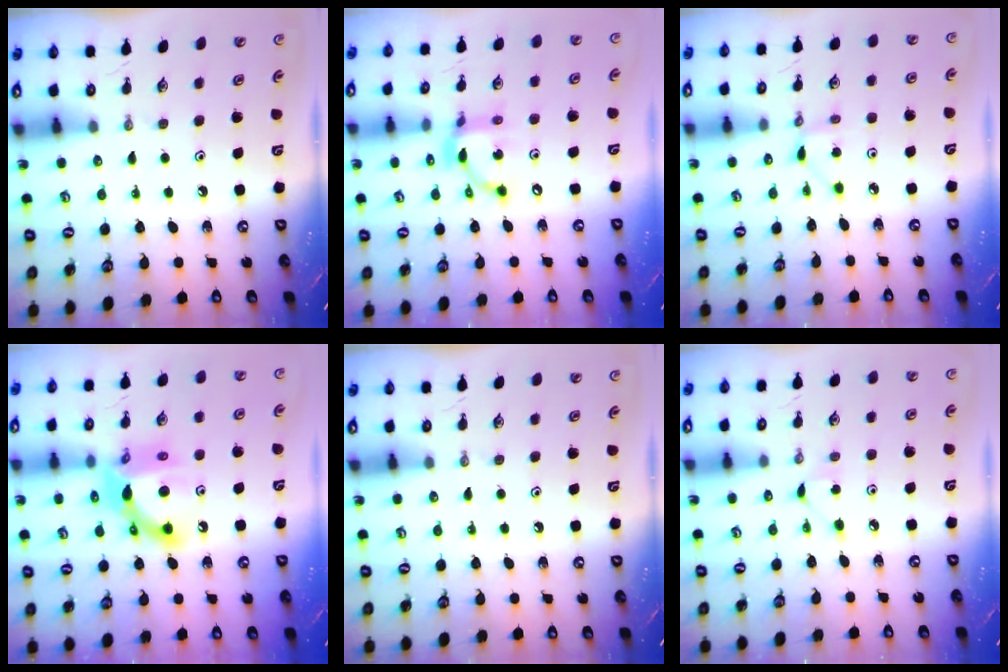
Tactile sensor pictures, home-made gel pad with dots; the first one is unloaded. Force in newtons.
{"total": 11.7, "press": 11.7, "slide": 0.9}
{"total": 2.8, "press": 2.8, "slide": 0.3}
{"total": 12.9, "press": 12.9, "slide": 1.1}
{"total": 0.0}
{"total": 3.4, "press": 3.4, "slide": 0.3}